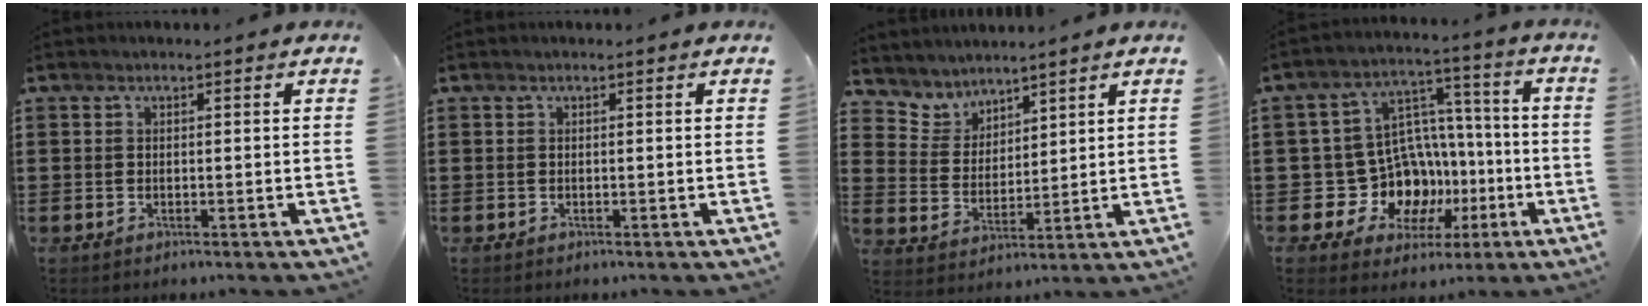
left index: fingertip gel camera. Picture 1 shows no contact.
{"total": 0.0}
{"total": 4.9, "force": [4.3, 2.2, 0.0], "torque": [-0.027, -0.015, 0.081]}
{"total": 13.0, "force": [-2.7, 11.6, 5.3], "torque": [-0.143, 0.004, -0.025]}